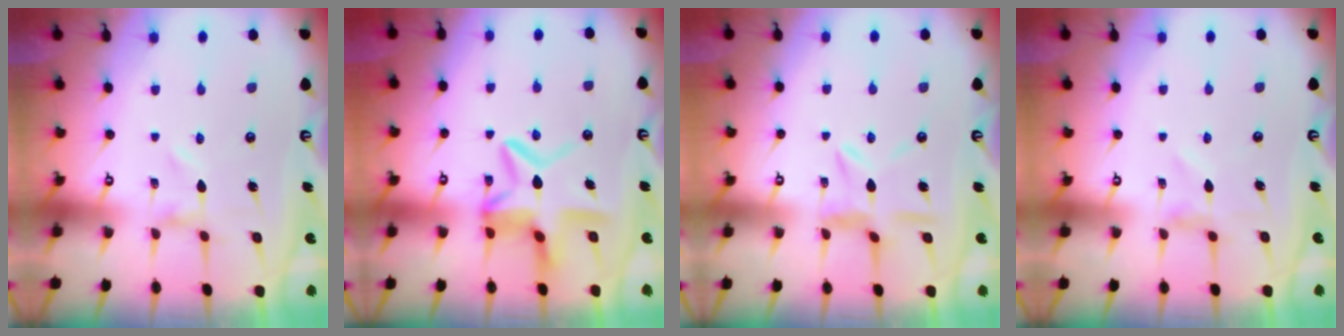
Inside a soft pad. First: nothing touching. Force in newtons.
{"total": 12.2, "press": 12.1, "slide": 1.2}
{"total": 9.1, "press": 9.1, "slide": 0.9}
{"total": 1.8, "press": 1.8, "slide": 0.2}